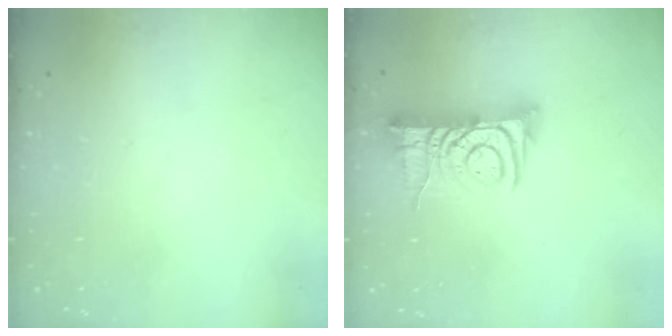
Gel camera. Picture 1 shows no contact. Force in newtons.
{"total": 10.7, "press": 10.6, "slide": 1.2}